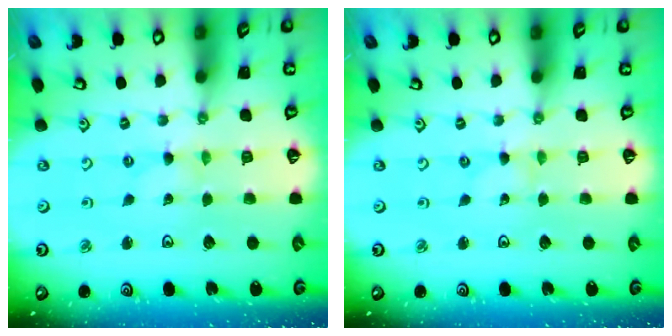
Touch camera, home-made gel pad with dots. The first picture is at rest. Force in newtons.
{"total": 0.0}